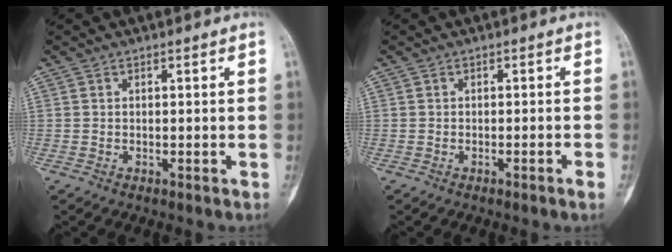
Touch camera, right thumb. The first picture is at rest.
{"total": 1.2, "force": [-0.7, -0.2, 1.0], "torque": [-0.020, 0.002, -0.011]}